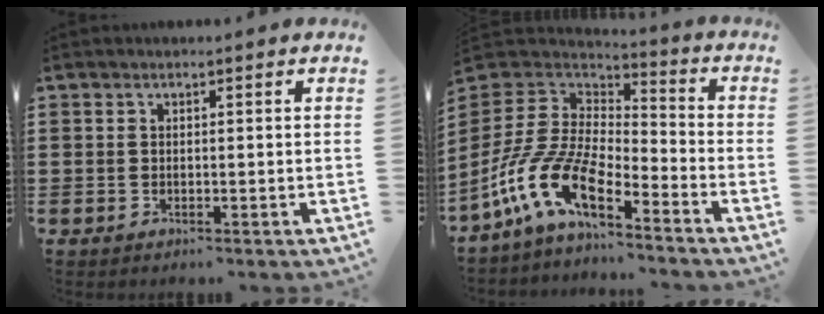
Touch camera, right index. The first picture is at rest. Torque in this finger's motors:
{"motor_torque": [1.02, 1.12, 0.54, 0.21]}